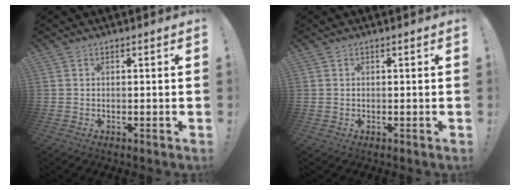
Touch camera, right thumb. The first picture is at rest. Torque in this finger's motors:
{"motor_torque": [-0.11, 0.01, -0.25, 0.00, 0.10]}